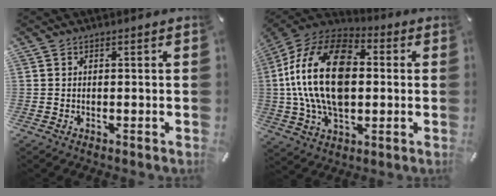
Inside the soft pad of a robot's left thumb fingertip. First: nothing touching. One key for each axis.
{"total": 23.4, "fx": 1.2, "fy": 15.3, "fz": 17.7, "tx": -0.373, "ty": 0.009, "tz": 0.013}